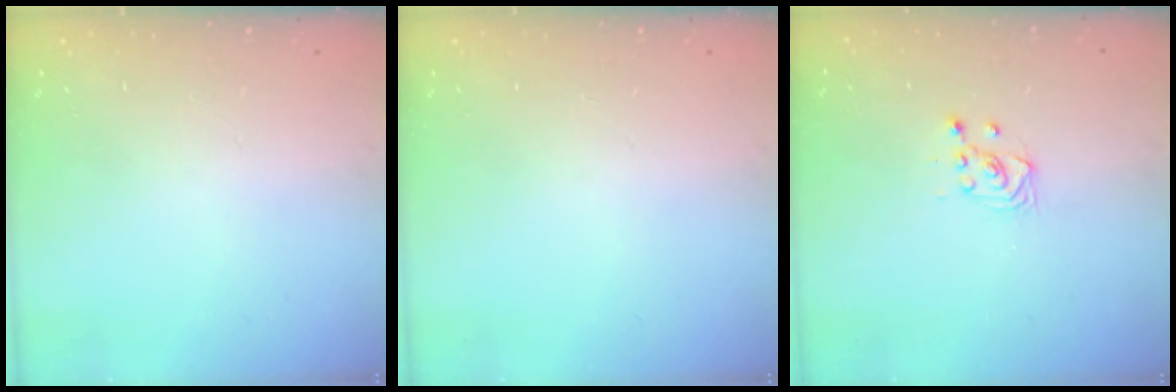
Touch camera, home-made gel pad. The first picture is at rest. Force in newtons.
{"total": 0.0}
{"total": 3.5, "press": 3.2, "slide": 1.5}